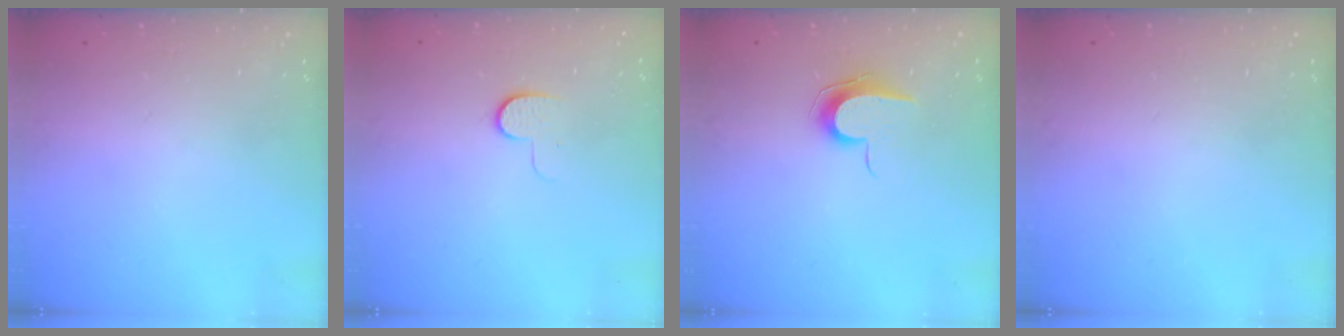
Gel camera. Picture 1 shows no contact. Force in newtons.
{"total": 5.2, "press": 5.1, "slide": 0.8}
{"total": 7.9, "press": 7.9, "slide": 0.8}
{"total": 0.0}